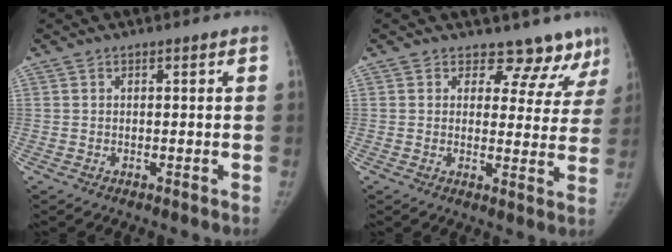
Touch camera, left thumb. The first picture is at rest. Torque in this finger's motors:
{"motor_torque": [-0.12, 0.21, 0.01, 0.27, -0.04]}